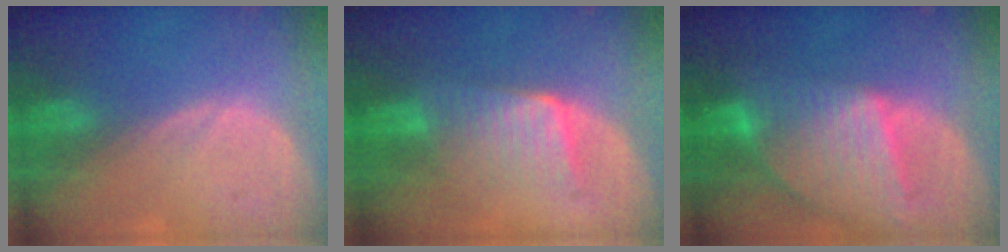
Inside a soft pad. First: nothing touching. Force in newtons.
{"total": 6.8, "press": 6.0, "slide": 3.2}
{"total": 9.5, "press": 8.2, "slide": 4.8}